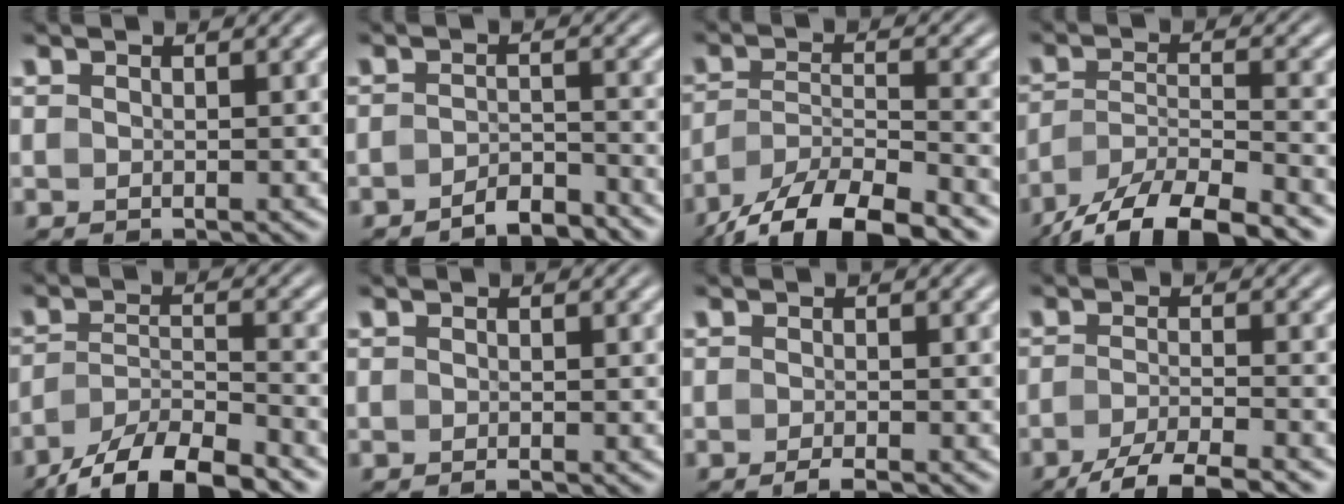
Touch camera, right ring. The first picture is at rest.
{"total": 3.7, "force": [-3.6, 0.4, 0.8], "torque": [-0.002, -0.005, -0.063]}
{"total": 8.7, "force": [-6.2, 4.0, 4.7], "torque": [-0.082, -0.024, -0.090]}
{"total": 8.7, "force": [-6.1, 4.2, 4.6], "torque": [-0.083, -0.023, -0.089]}
{"total": 7.9, "force": [-6.1, 3.4, 3.8], "torque": [-0.060, -0.021, -0.091]}
{"total": 0.6, "force": [-0.5, -0.1, 0.2], "torque": [-0.001, 0.001, -0.010]}
{"total": 1.4, "force": [-1.2, -0.1, 0.5], "torque": [-0.010, -0.001, -0.022]}
{"total": 6.1, "force": [-4.9, 1.5, 3.3], "torque": [-0.048, -0.016, -0.071]}